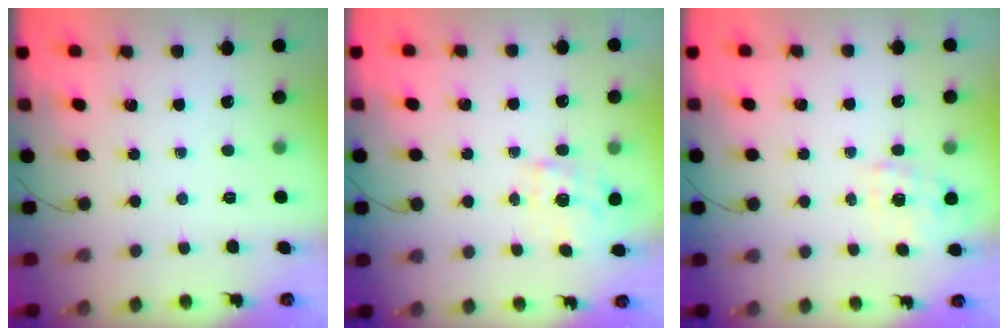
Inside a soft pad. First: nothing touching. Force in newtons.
{"total": 1.1, "press": 1.0, "slide": 0.5}
{"total": 3.3, "press": 3.2, "slide": 0.7}